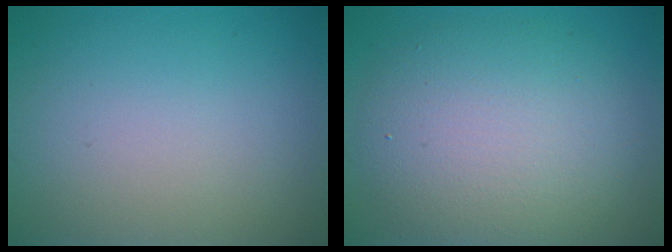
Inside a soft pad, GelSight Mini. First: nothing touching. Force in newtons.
{"total": 7.8, "press": 7.8, "slide": 0.3}